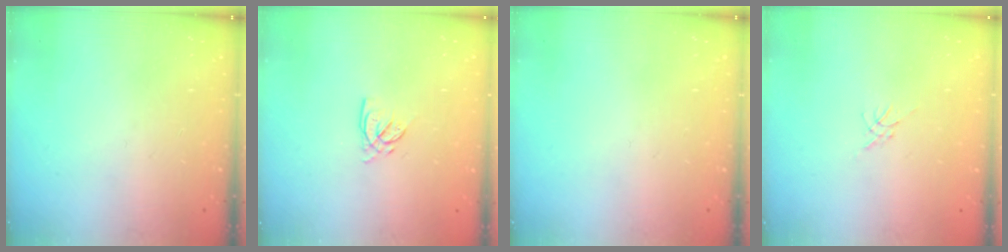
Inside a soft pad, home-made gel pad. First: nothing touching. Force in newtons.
{"total": 2.8, "press": 2.8, "slide": 0.1}
{"total": 0.0}
{"total": 0.0}